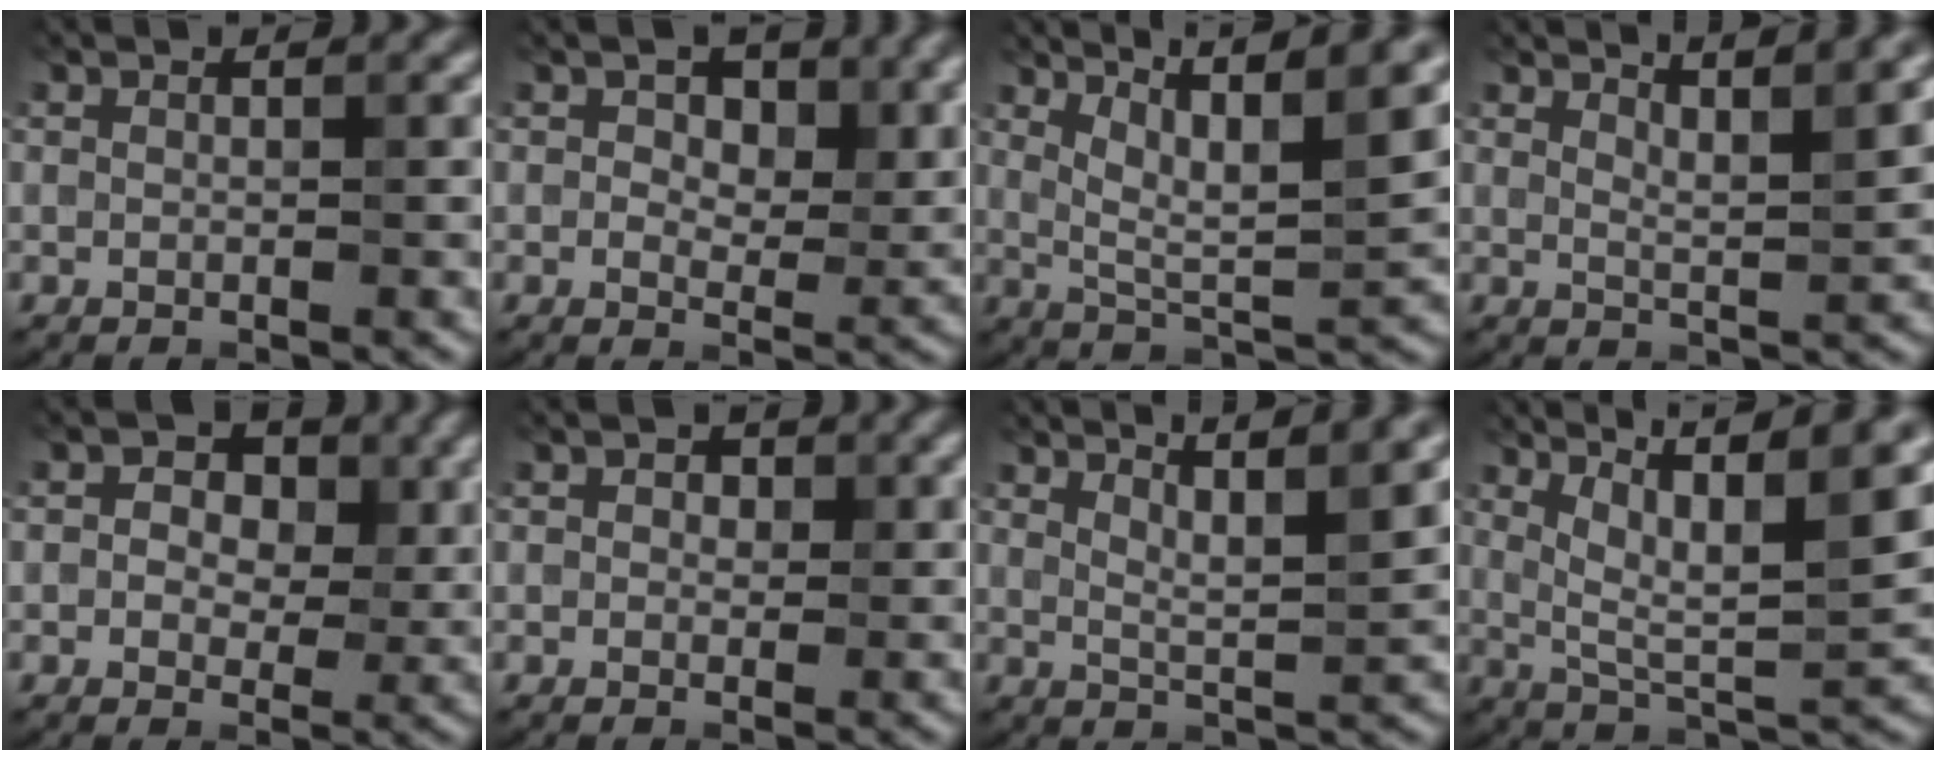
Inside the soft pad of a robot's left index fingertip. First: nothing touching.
{"total": 4.3, "force": [1.5, 2.6, 3.1], "torque": [-0.040, -0.008, 0.020]}
{"total": 9.0, "force": [5.4, 2.0, 6.9], "torque": [-0.111, 0.011, 0.091]}
{"total": 4.5, "force": [3.4, 0.9, 2.8], "torque": [-0.029, 0.012, 0.037]}
{"total": 5.3, "force": [1.6, 3.6, 3.6], "torque": [-0.040, -0.003, 0.010]}
{"total": 1.6, "force": [0.5, 1.2, 0.9], "torque": [-0.007, -0.002, 0.004]}
{"total": 5.0, "force": [3.4, 0.8, 3.5], "torque": [-0.052, 0.007, 0.046]}
{"total": 9.7, "force": [5.2, 2.4, 7.9], "torque": [-0.122, 0.012, 0.089]}